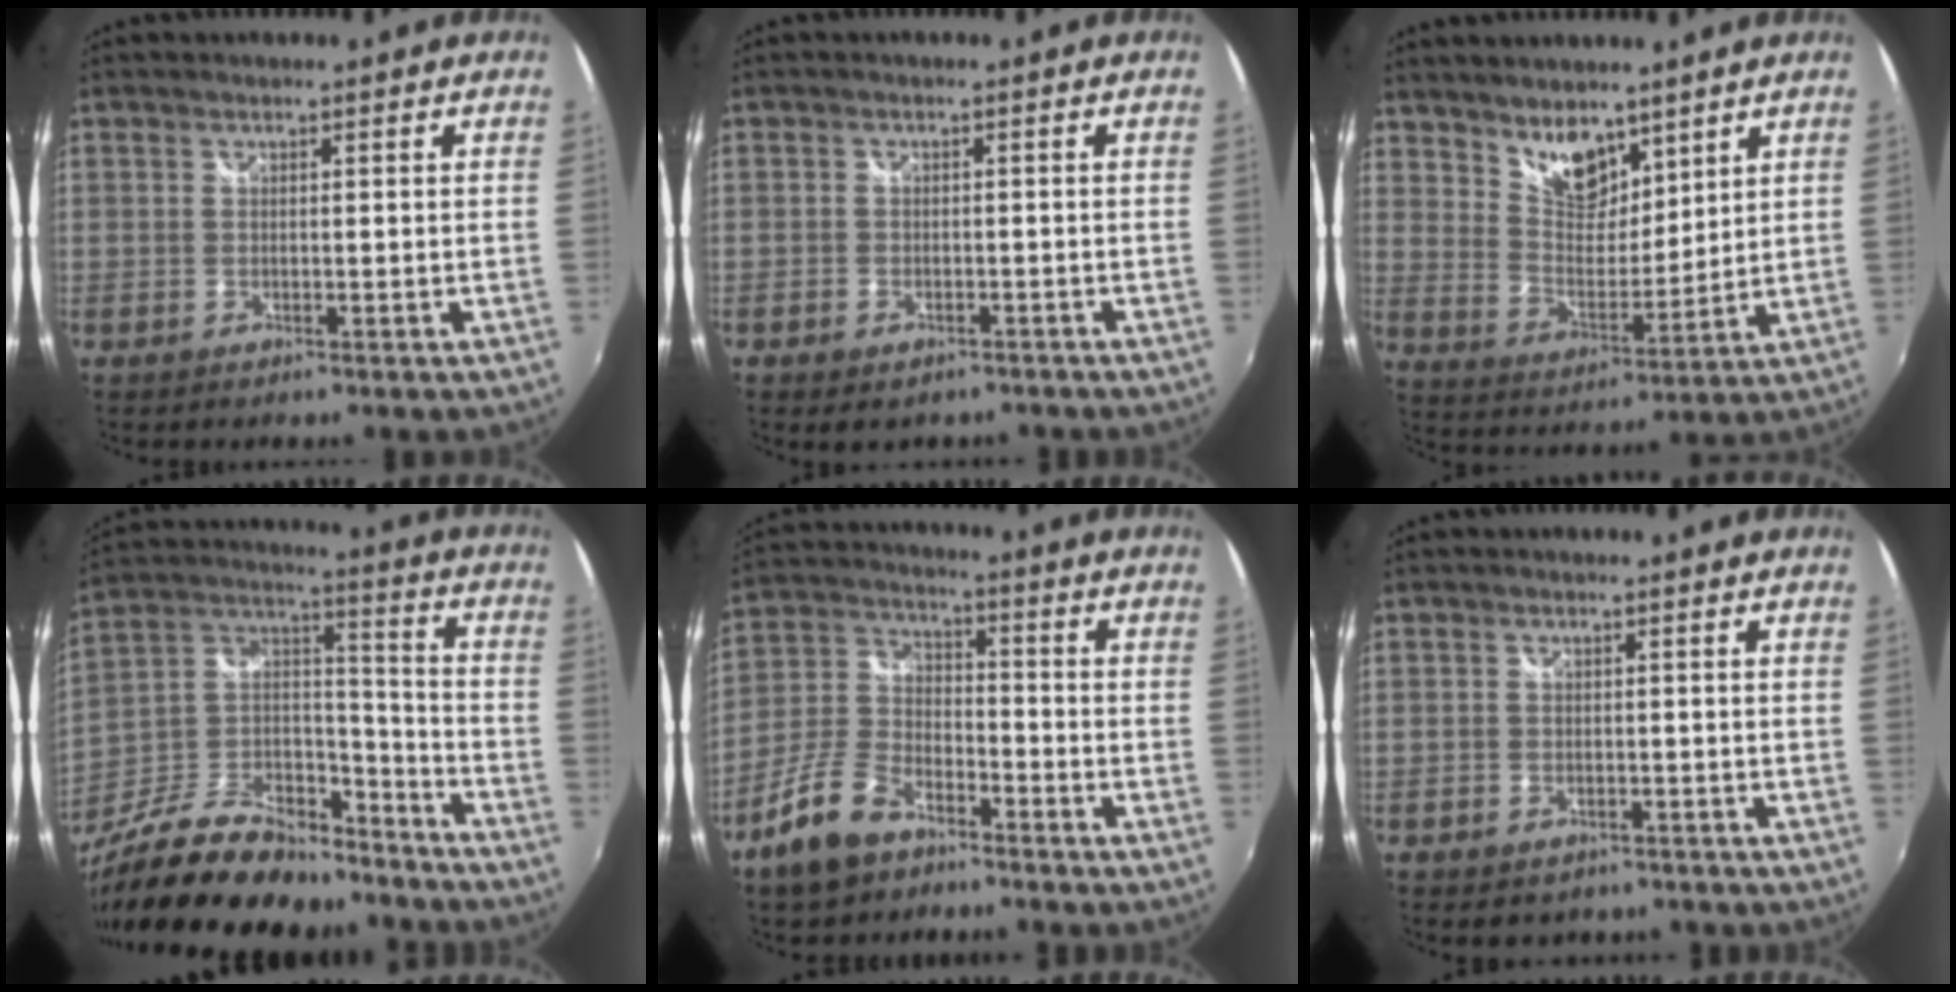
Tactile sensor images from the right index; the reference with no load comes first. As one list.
[{"total": 3.9, "force": [-2.6, 2.4, 1.6], "torque": [-0.040, -0.012, -0.037]}, {"total": 9.9, "force": [7.4, 4.9, 4.4], "torque": [-0.067, 0.002, 0.142]}, {"total": 27.5, "force": [-20.2, 12.4, 14.0], "torque": [-0.296, 0.028, -0.314]}, {"total": 11.3, "force": [-7.6, 5.7, 6.1], "torque": [-0.145, 0.010, -0.145]}, {"total": 3.7, "force": [-2.6, 2.4, 1.0], "torque": [-0.027, -0.008, -0.037]}]